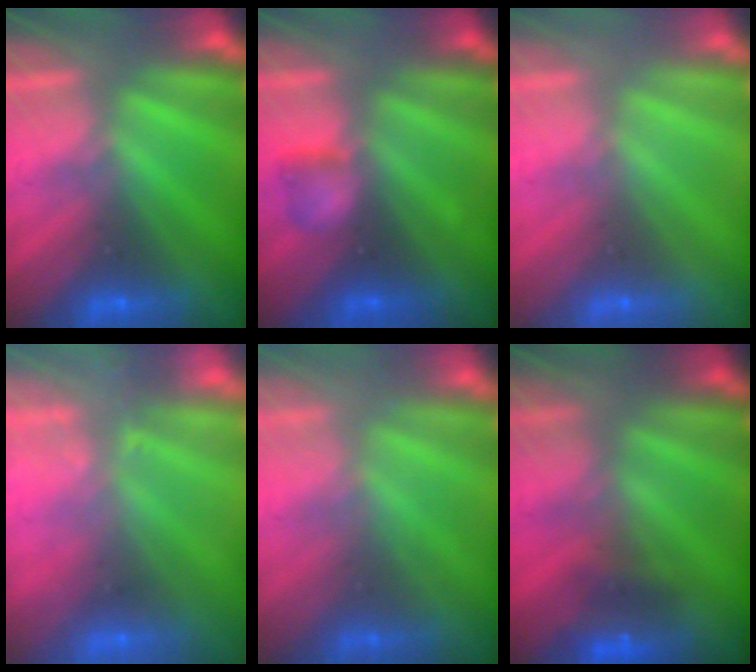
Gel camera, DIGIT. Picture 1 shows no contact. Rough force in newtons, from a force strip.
{"total": 2.1}
{"total": 3.1}
{"total": 2.3}
{"total": 2.2}
{"total": 4.8}